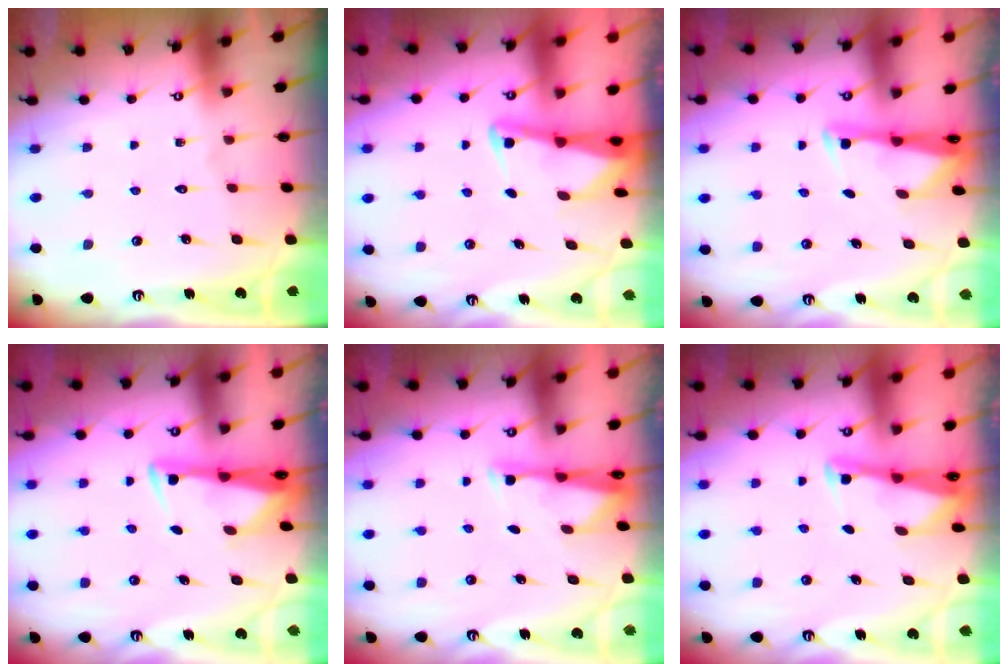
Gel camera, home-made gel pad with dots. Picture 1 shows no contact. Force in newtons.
{"total": 2.3, "press": 2.3, "slide": 0.3}
{"total": 2.6, "press": 2.6, "slide": 0.4}
{"total": 2.9, "press": 2.8, "slide": 0.9}
{"total": 2.9, "press": 2.9, "slide": 0.5}
{"total": 2.6, "press": 2.6, "slide": 0.1}